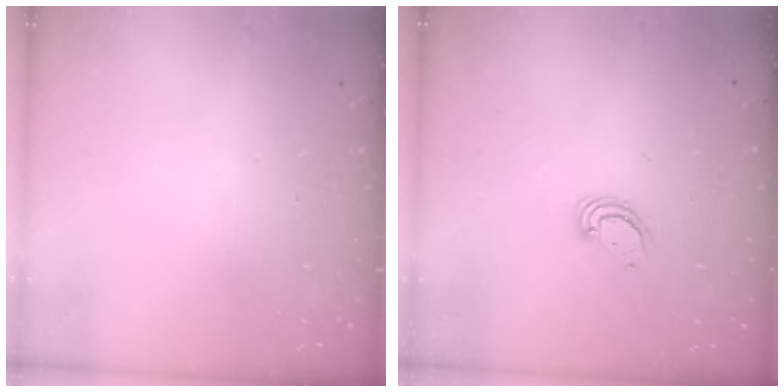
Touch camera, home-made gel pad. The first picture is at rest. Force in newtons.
{"total": 4.1, "press": 4.1, "slide": 0.2}